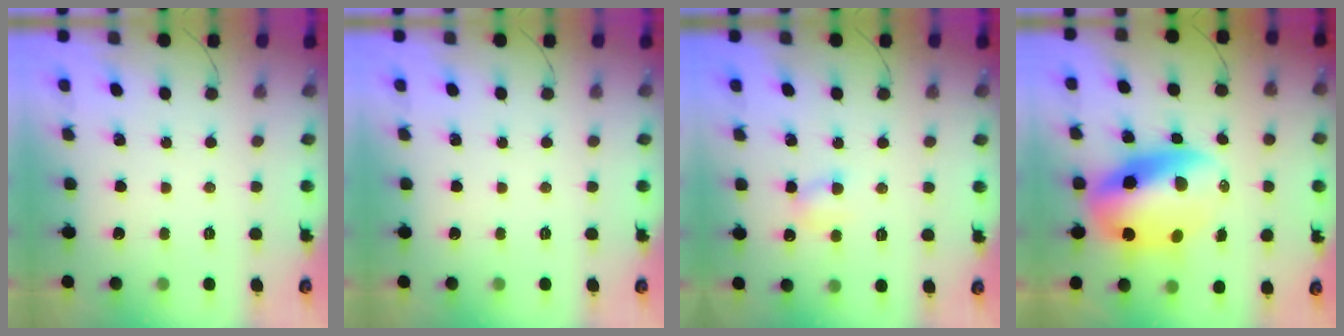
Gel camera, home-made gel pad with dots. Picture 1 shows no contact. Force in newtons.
{"total": 0.0}
{"total": 4.8, "press": 4.8, "slide": 0.8}
{"total": 14.8, "press": 14.3, "slide": 3.8}